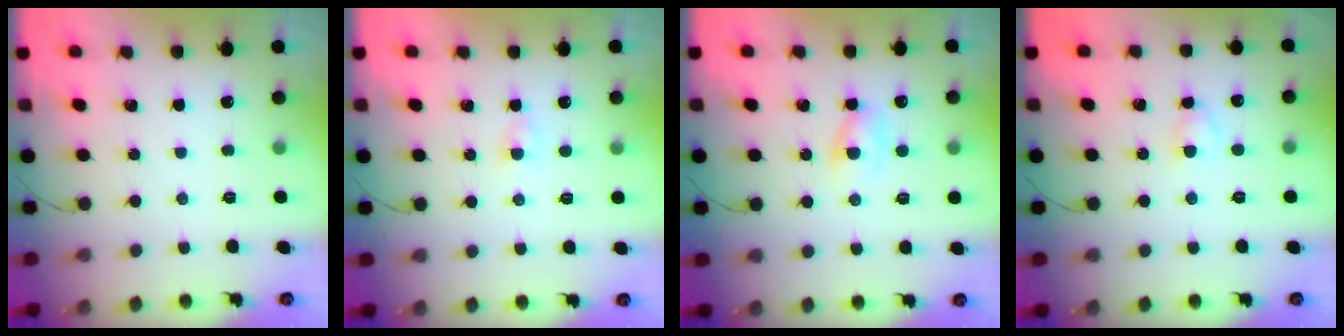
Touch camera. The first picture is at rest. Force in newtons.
{"total": 1.5, "press": 1.4, "slide": 0.6}
{"total": 2.5, "press": 2.2, "slide": 1.1}
{"total": 2.7, "press": 2.5, "slide": 1.0}